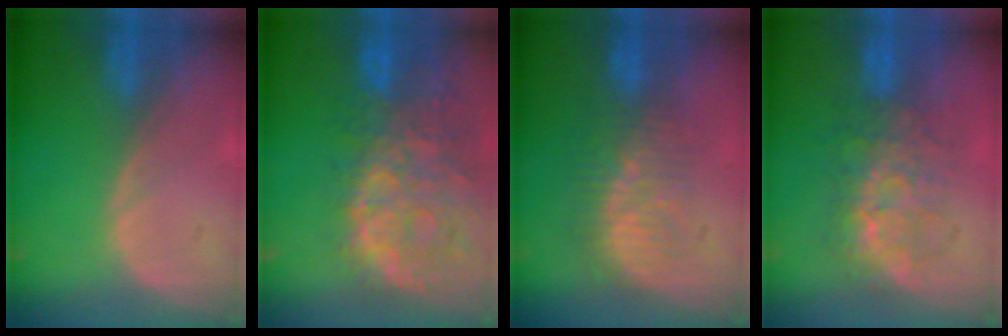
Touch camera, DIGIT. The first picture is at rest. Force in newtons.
{"total": 13.7, "press": 11.1, "slide": 7.9}
{"total": 7.9, "press": 7.4, "slide": 2.6}
{"total": 7.7, "press": 7.5, "slide": 1.6}